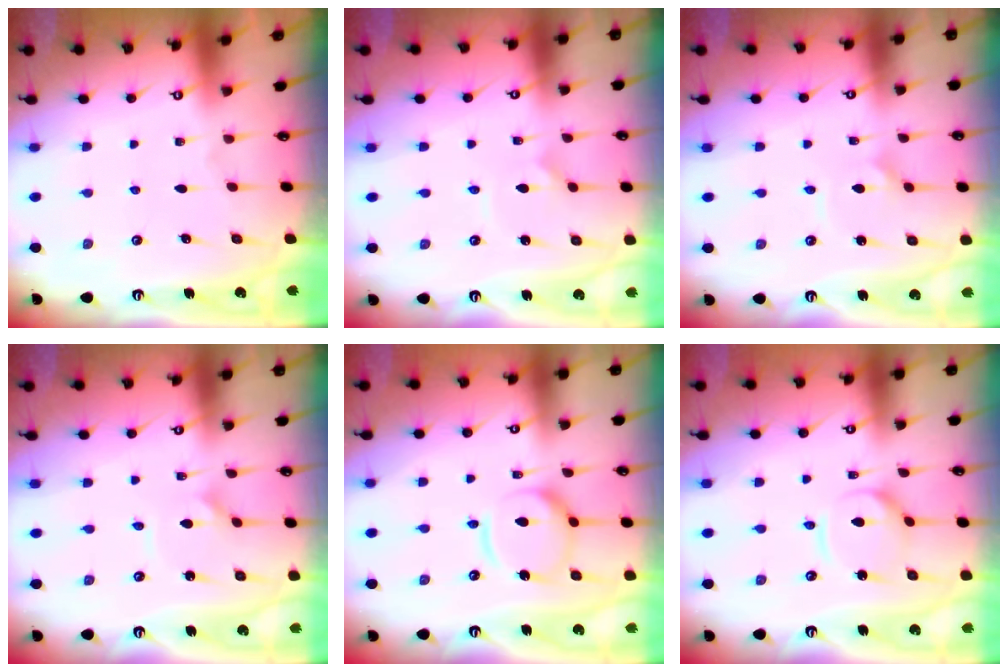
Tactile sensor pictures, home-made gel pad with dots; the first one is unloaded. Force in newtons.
{"total": 2.1, "press": 2.1, "slide": 0.5}
{"total": 2.1, "press": 2.1, "slide": 0.1}
{"total": 1.6, "press": 1.6, "slide": 0.1}
{"total": 13.7, "press": 13.6, "slide": 1.2}
{"total": 6.9, "press": 6.8, "slide": 0.5}